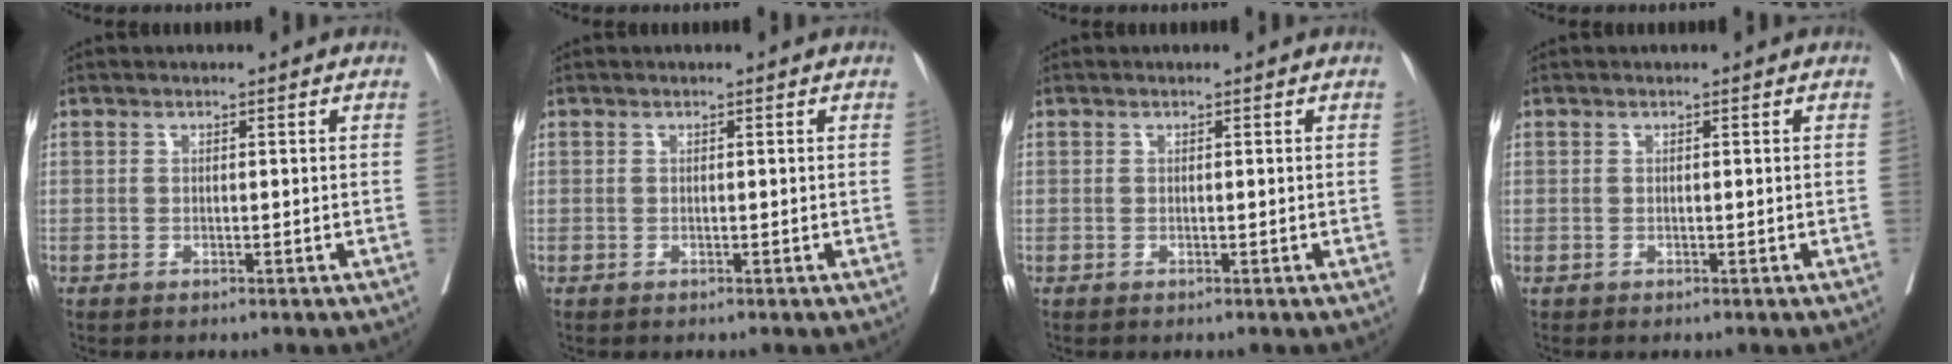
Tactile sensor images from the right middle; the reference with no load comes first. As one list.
[{"total": 0.0}, {"total": 0.0}, {"total": 0.0}]